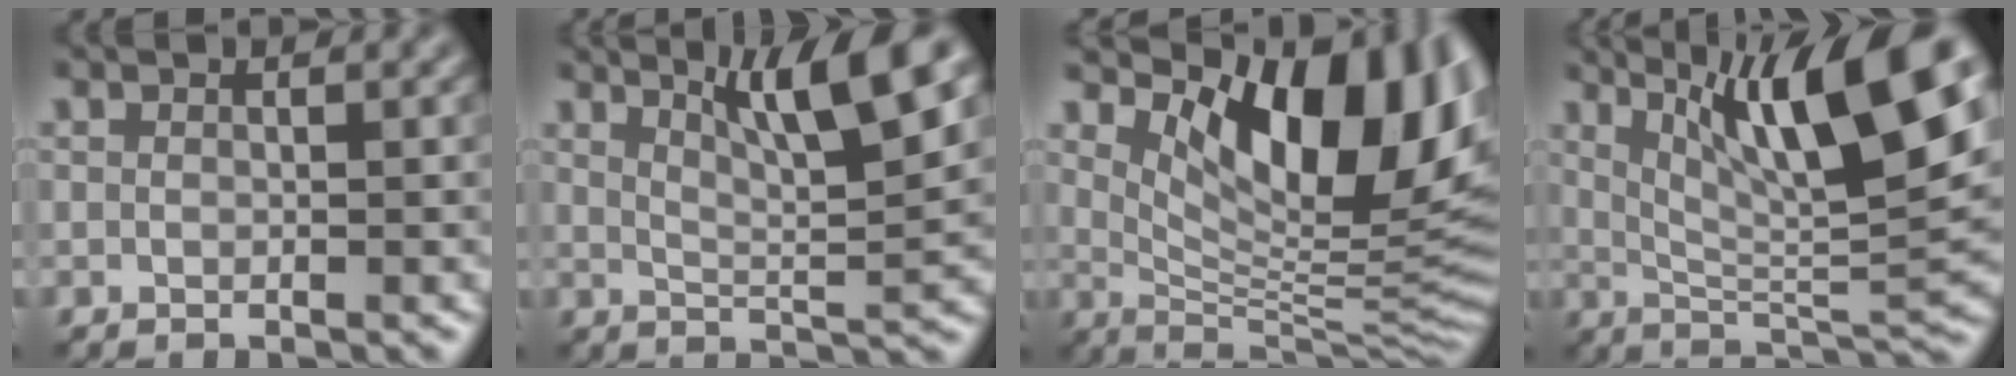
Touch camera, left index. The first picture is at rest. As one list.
[{"total": 7.6, "force": [4.2, 1.3, 6.2], "torque": [-0.086, 0.007, 0.071]}, {"total": 13.1, "force": [5.0, 5.9, 10.5], "torque": [-0.136, -0.006, 0.090]}, {"total": 12.4, "force": [5.5, 3.0, 10.7], "torque": [-0.169, 0.004, 0.098]}]